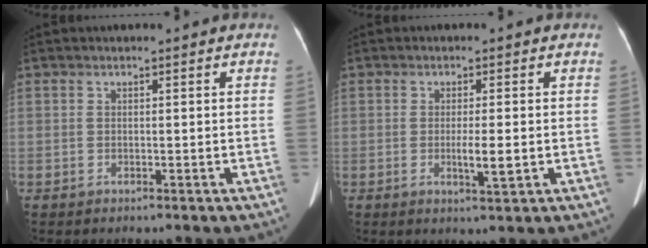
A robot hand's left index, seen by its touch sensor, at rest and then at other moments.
{"total": 3.2, "force": [-0.6, 0.3, 3.2], "torque": [-0.058, -0.005, -0.009]}